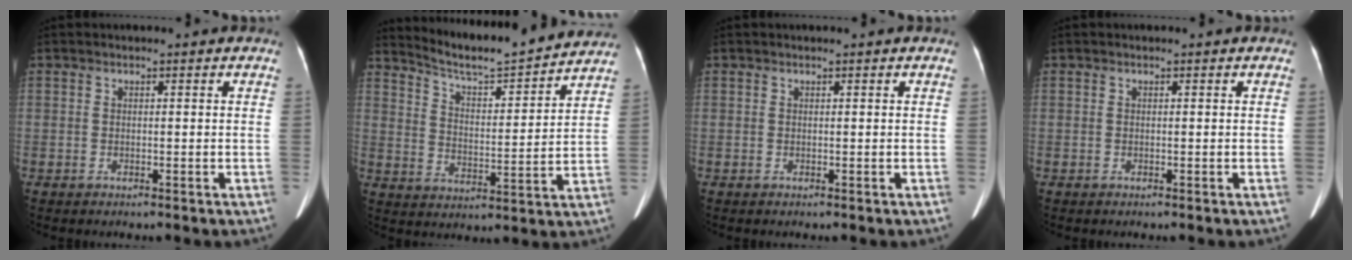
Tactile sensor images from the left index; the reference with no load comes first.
{"total": 13.3, "force": [12.9, 0.1, 3.3], "torque": [-0.062, 0.002, 0.195]}
{"total": 0.0}
{"total": 0.0}